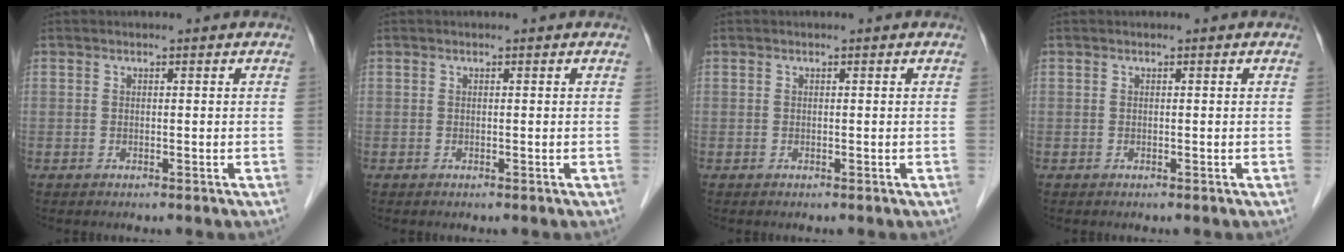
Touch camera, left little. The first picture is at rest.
{"total": 0.0}
{"total": 0.0}
{"total": 0.0}